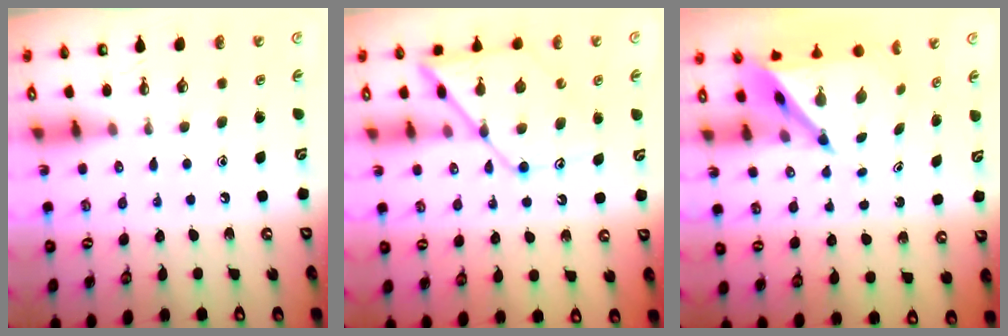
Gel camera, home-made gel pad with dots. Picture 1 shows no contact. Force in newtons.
{"total": 12.2, "press": 12.2, "slide": 1.0}
{"total": 5.4, "press": 5.3, "slide": 0.7}